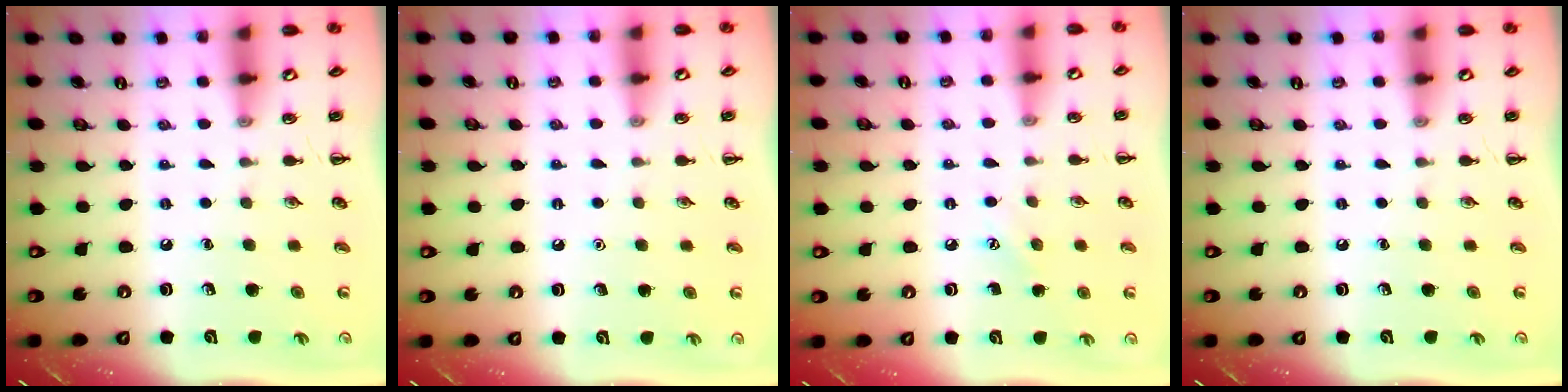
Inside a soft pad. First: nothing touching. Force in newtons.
{"total": 1.6, "press": 1.6, "slide": 0.1}
{"total": 4.9, "press": 4.7, "slide": 1.3}
{"total": 0.0}